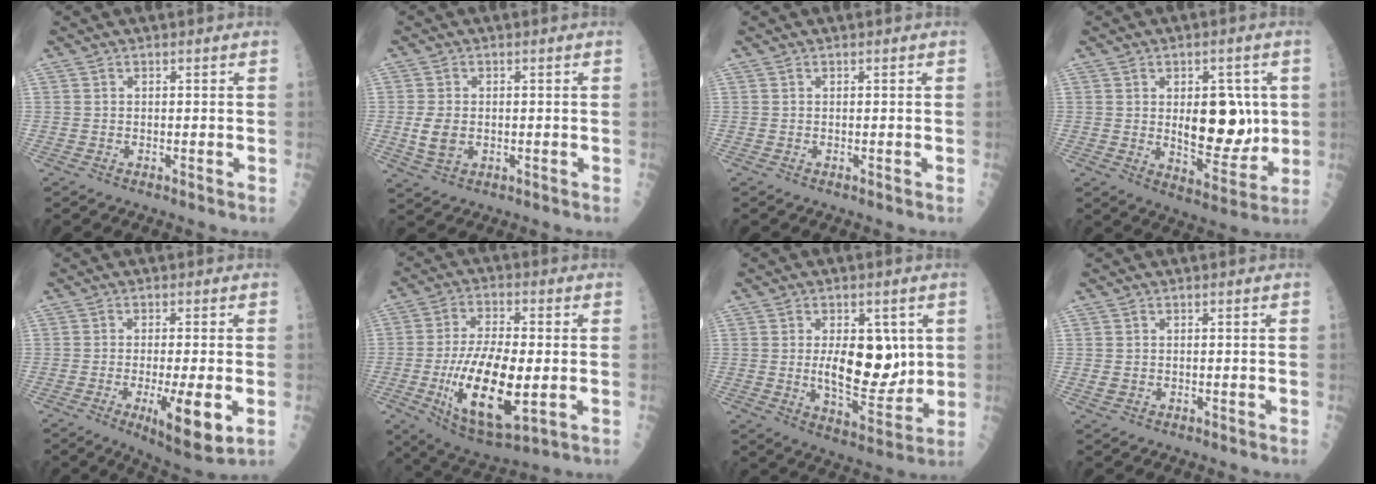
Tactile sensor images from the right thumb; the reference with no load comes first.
{"total": 4.5, "force": [-0.4, 3.1, 3.3], "torque": [-0.059, -0.003, -0.002]}
{"total": 0.0}
{"total": 12.8, "force": [1.3, 6.9, 10.7], "torque": [-0.104, -0.019, 0.029]}
{"total": 10.1, "force": [-2.7, 2.0, 9.5], "torque": [-0.144, -0.022, -0.037]}
{"total": 18.5, "force": [-3.4, 7.1, 16.7], "torque": [-0.306, -0.005, -0.047]}
{"total": 12.1, "force": [1.5, 6.3, 10.2], "torque": [-0.120, -0.021, 0.035]}
{"total": 1.0, "force": [-0.1, 0.8, 0.4], "torque": [-0.005, 0.003, 0.002]}